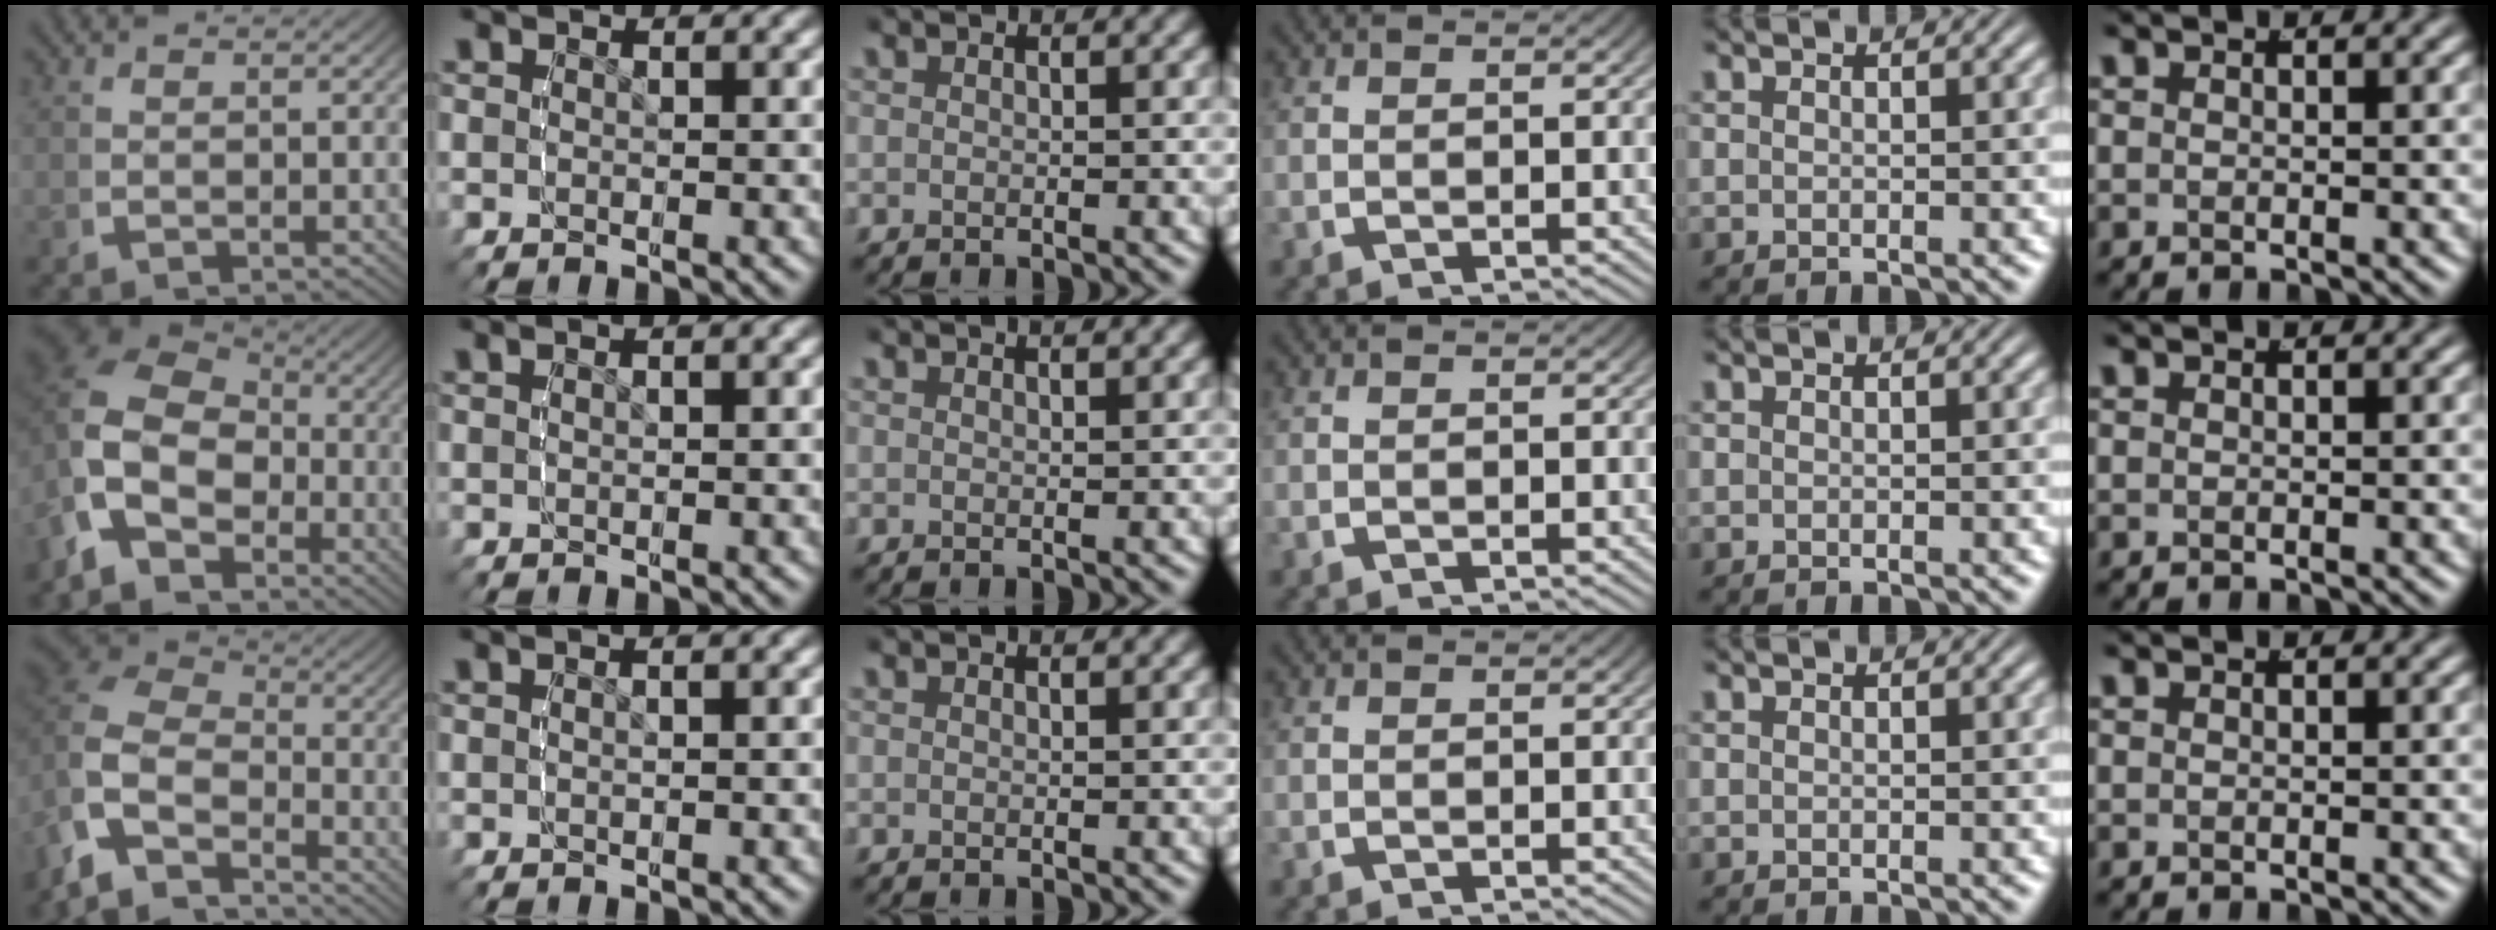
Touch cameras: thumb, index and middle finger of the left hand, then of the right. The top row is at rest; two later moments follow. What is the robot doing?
{"motion": "lift_and_place", "object": "sponge"}